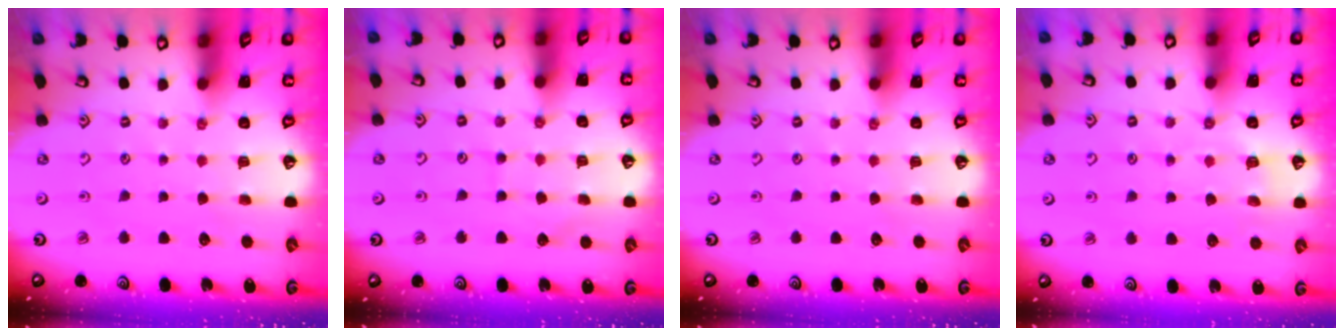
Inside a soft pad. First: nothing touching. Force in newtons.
{"total": 6.1, "press": 6.1, "slide": 0.6}
{"total": 0.0}
{"total": 4.5, "press": 4.4, "slide": 1.1}